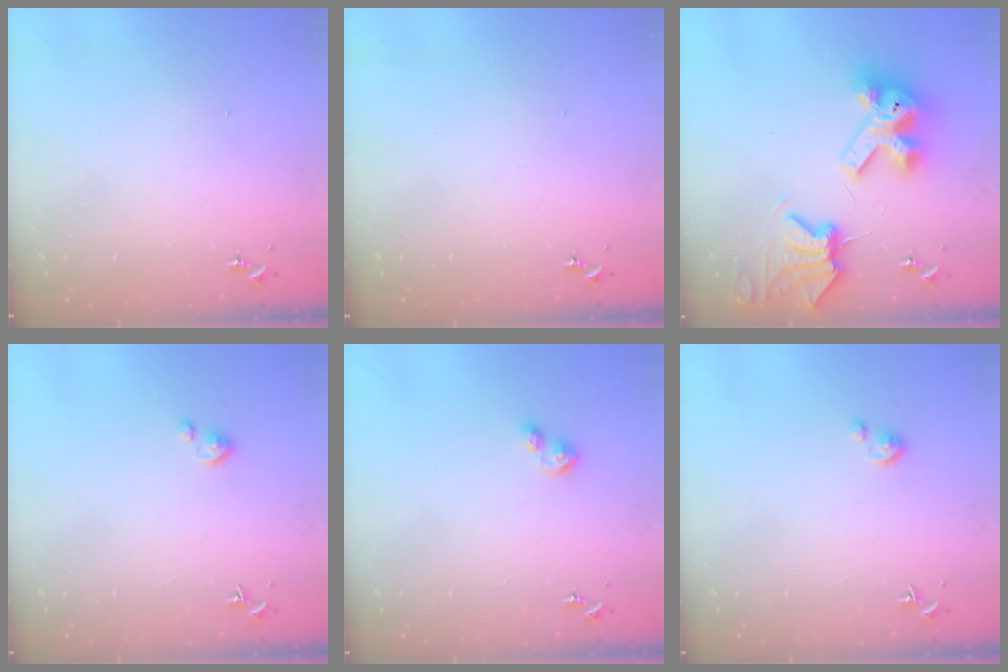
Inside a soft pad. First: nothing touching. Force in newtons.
{"total": 0.0}
{"total": 13.9, "press": 13.8, "slide": 1.8}
{"total": 2.6, "press": 2.6, "slide": 0.2}
{"total": 7.0, "press": 7.0, "slide": 0.7}
{"total": 2.6, "press": 2.6, "slide": 0.2}